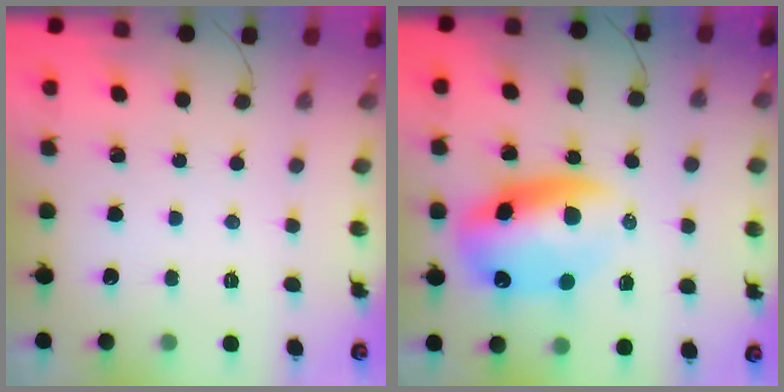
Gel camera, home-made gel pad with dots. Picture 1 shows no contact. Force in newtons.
{"total": 14.2, "press": 13.7, "slide": 3.7}